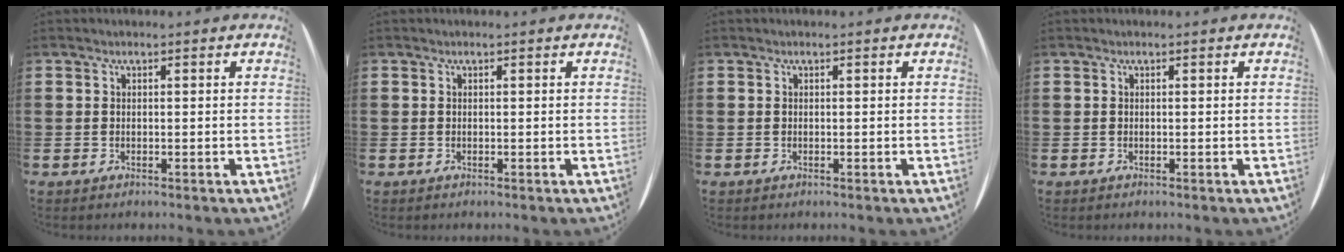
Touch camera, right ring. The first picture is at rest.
{"total": 0.0}
{"total": 0.0}
{"total": 0.0}